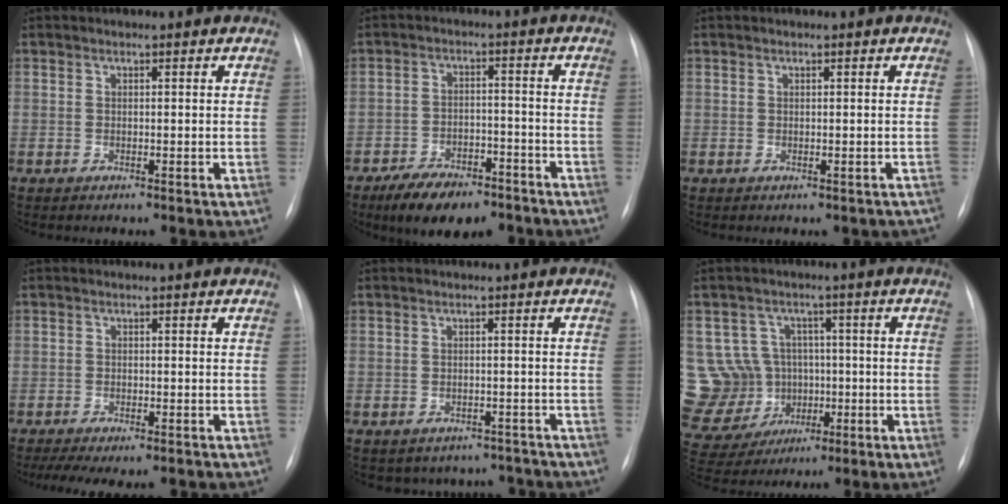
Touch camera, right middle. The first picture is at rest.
{"total": 9.9, "force": [-7.4, 4.2, 5.1], "torque": [-0.079, -0.002, -0.122]}
{"total": 1.0, "force": [-0.5, 0.8, 0.3], "torque": [-0.001, 0.005, -0.002]}
{"total": 8.6, "force": [-6.7, 3.1, 4.5], "torque": [-0.063, -0.001, -0.095]}
{"total": 6.8, "force": [-5.8, 3.6, 0.0], "torque": [0.016, 0.026, -0.061]}
{"total": 15.7, "force": [-1.1, 15.0, 4.8], "torque": [-0.143, 0.049, 0.010]}